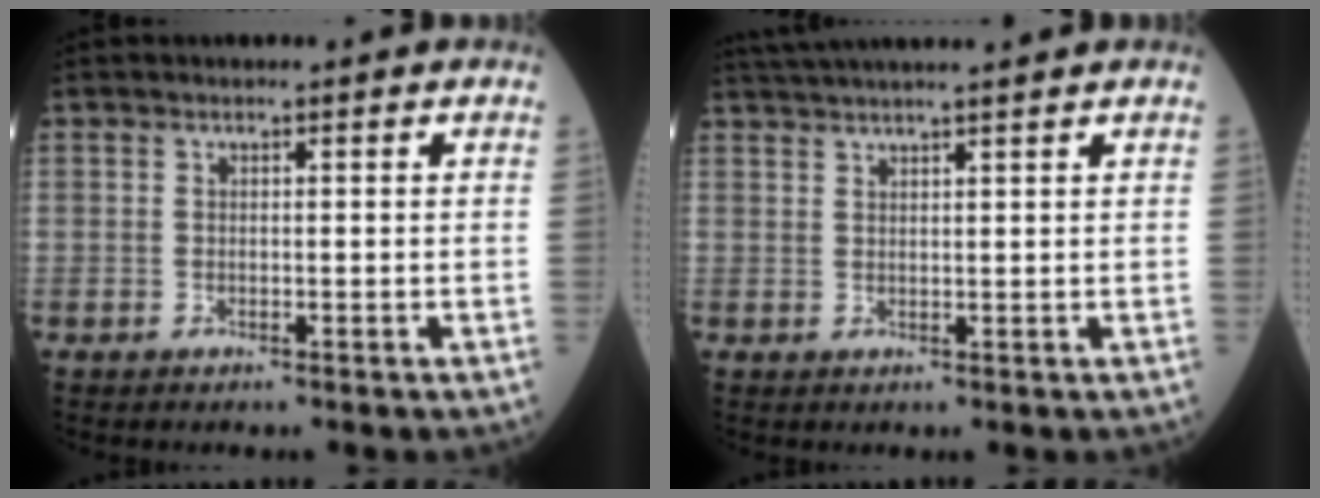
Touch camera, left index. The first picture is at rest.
{"total": 10.7, "force": [9.4, -0.3, 5.0], "torque": [-0.084, 0.026, 0.137]}